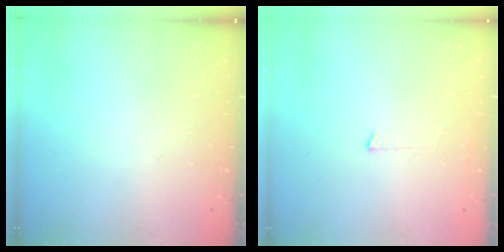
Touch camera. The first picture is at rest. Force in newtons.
{"total": 3.0, "press": 3.0, "slide": 0.3}